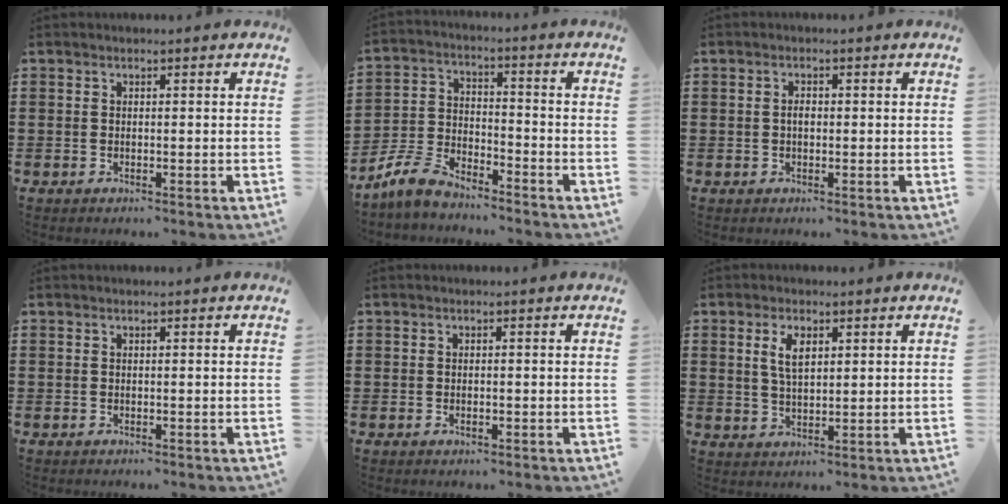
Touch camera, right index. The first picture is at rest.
{"total": 7.0, "force": [-6.5, 1.5, 2.2], "torque": [-0.060, 0.007, -0.130]}
{"total": 1.5, "force": [0.0, 0.7, 1.3], "torque": [-0.027, 0.003, -0.002]}
{"total": 0.0}
{"total": 0.8, "force": [-0.2, 0.2, 0.7], "torque": [-0.015, -0.004, -0.002]}
{"total": 4.1, "force": [1.6, 1.9, 3.3], "torque": [-0.071, 0.009, 0.027]}